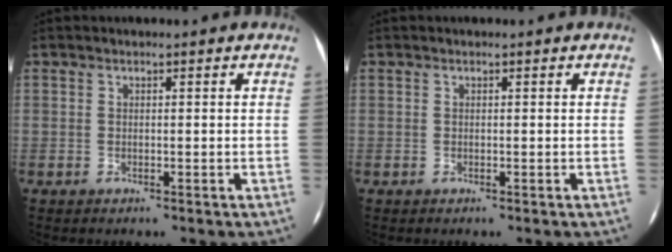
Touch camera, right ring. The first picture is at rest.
{"total": 0.0}